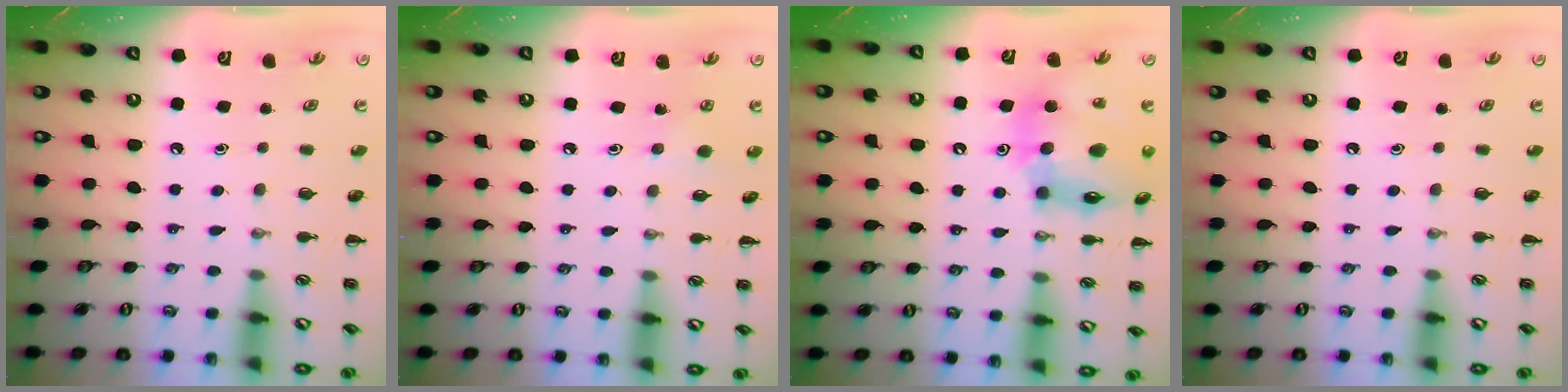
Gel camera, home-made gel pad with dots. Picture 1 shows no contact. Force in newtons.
{"total": 2.8, "press": 2.7, "slide": 0.8}
{"total": 16.7, "press": 16.1, "slide": 4.8}
{"total": 0.0}